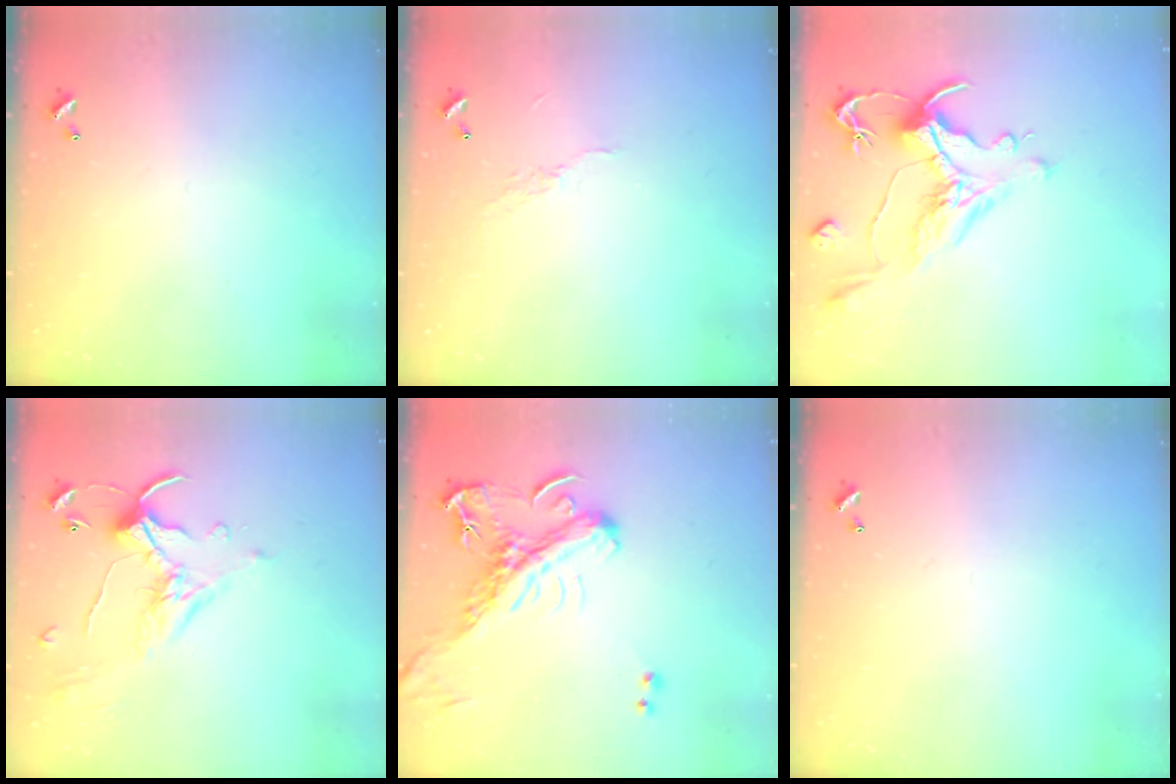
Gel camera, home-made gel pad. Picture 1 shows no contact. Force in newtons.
{"total": 6.6, "press": 6.6, "slide": 0.7}
{"total": 1.7, "press": 0.9, "slide": 1.4}
{"total": 1.1, "press": 0.4, "slide": 1.0}
{"total": 3.4, "press": 3.2, "slide": 1.1}
{"total": 0.0}